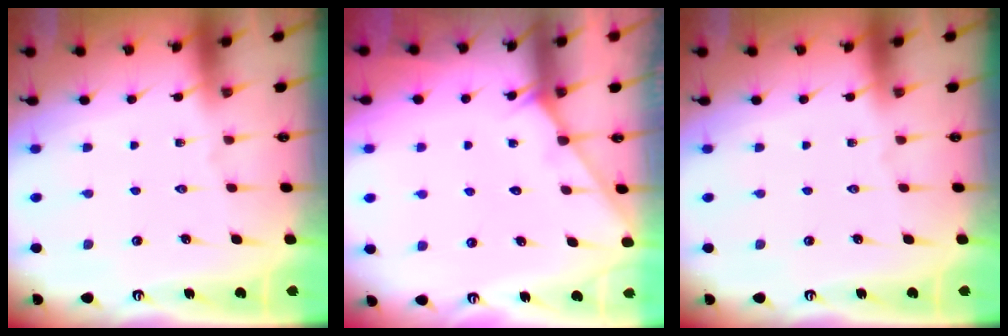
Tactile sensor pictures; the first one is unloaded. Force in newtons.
{"total": 2.7, "press": 2.7, "slide": 0.2}
{"total": 0.0}